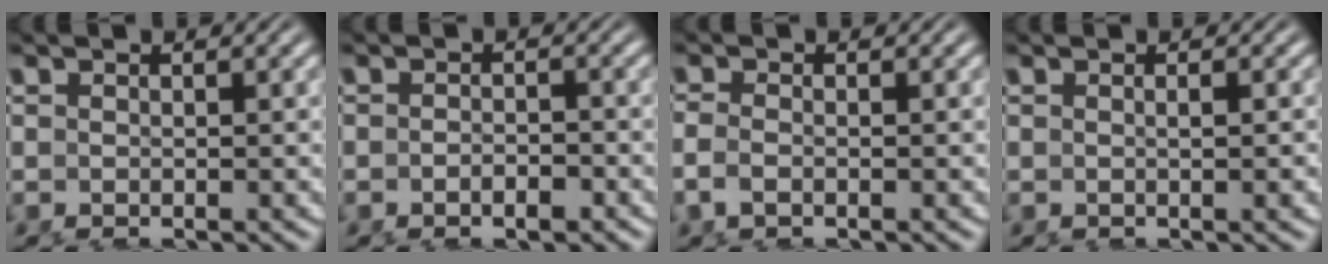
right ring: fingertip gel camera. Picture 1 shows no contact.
{"total": 1.7, "force": [-1.3, 0.5, 0.9], "torque": [-0.003, 0.009, -0.028]}
{"total": 1.5, "force": [-0.5, 0.6, 1.4], "torque": [-0.037, -0.007, -0.005]}
{"total": 0.8, "force": [0.1, -0.7, 0.4], "torque": [-0.005, 0.005, 0.000]}